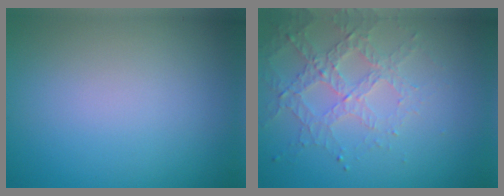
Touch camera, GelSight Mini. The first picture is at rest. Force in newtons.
{"total": 3.1, "press": 3.1, "slide": 0.6}